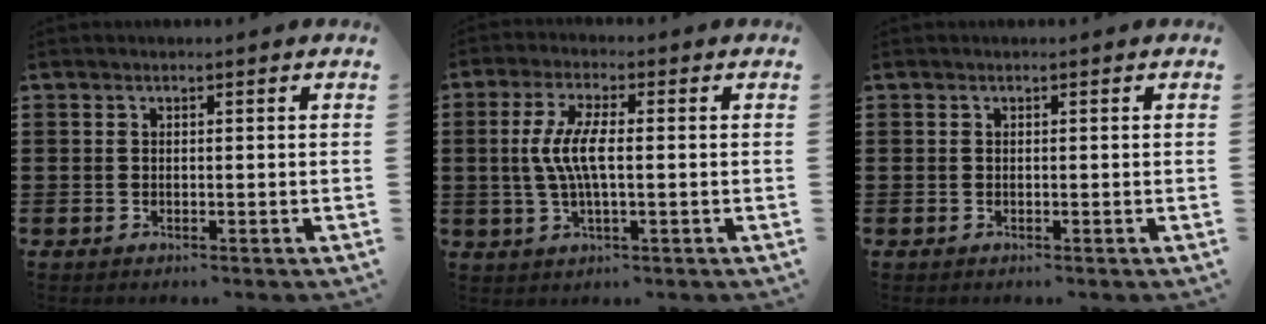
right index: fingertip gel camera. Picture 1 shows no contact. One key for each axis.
{"total": 6.4, "fx": -0.3, "fy": 1.7, "fz": 6.1, "tx": -0.138, "ty": -0.006, "tz": -0.017}
{"total": 0.0}